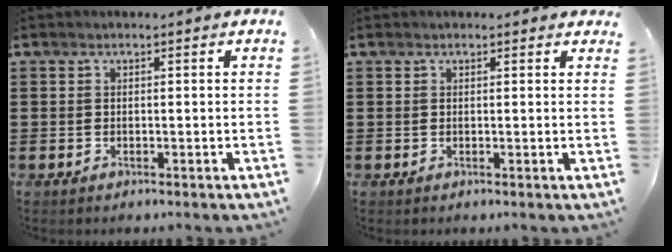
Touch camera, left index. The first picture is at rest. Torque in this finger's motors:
{"motor_torque": [1.47, -0.67, 0.66, 0.05]}